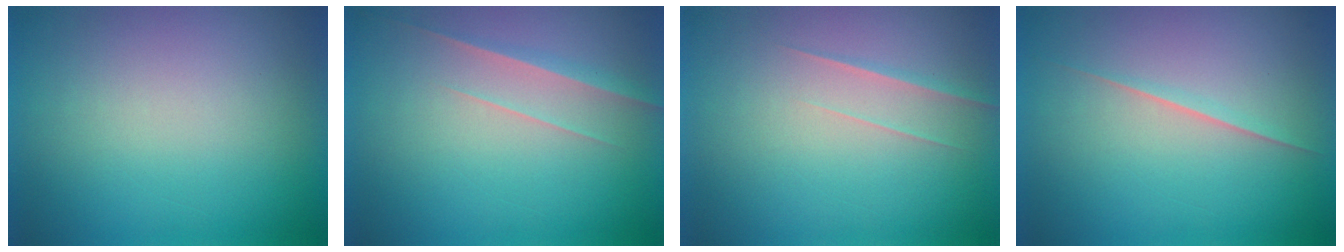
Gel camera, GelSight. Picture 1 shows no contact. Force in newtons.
{"total": 2.9}
{"total": 1.9}
{"total": 1.7}